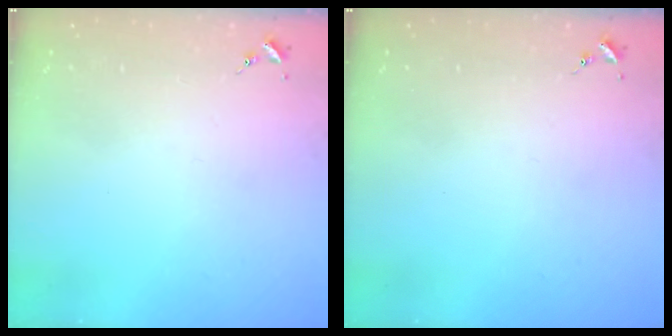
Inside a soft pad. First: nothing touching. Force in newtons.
{"total": 0.0}